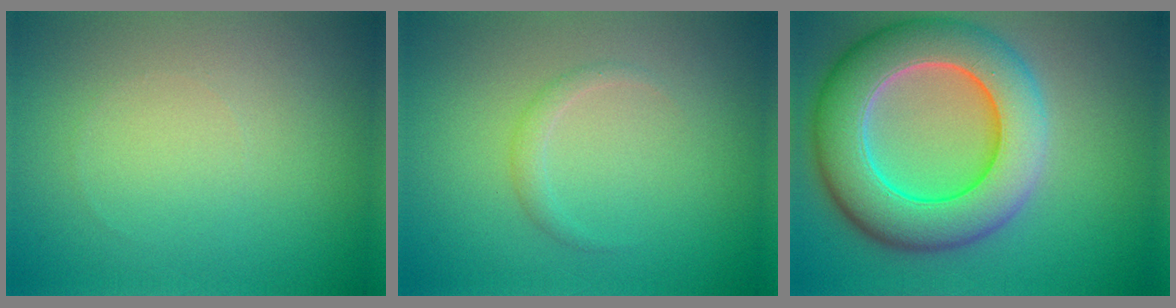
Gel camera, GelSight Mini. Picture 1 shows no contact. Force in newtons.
{"total": 1.1, "press": 1.1, "slide": 0.0}
{"total": 10.4, "press": 10.4, "slide": 0.5}